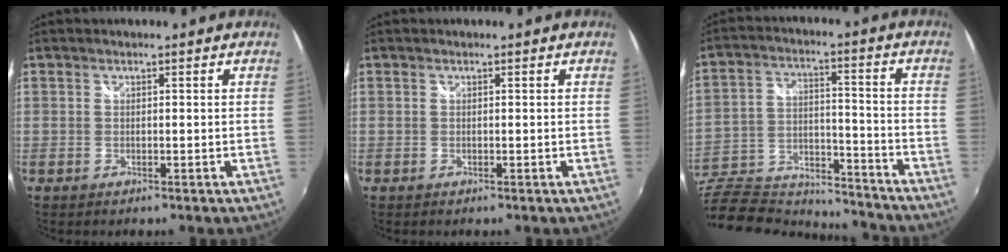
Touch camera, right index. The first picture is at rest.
{"total": 0.0}
{"total": 21.9, "force": [-16.9, 9.8, 10.0], "torque": [-0.233, 0.007, -0.263]}